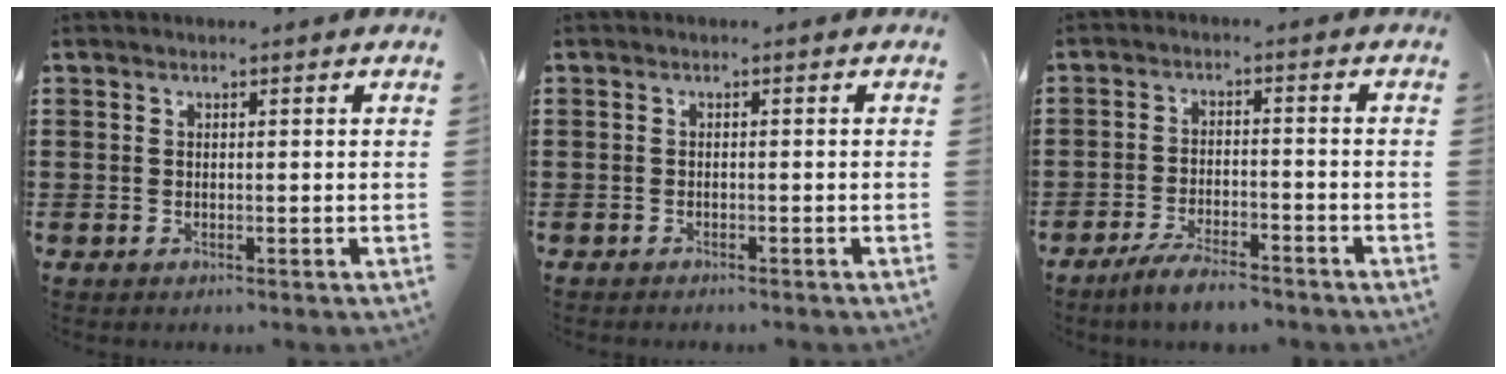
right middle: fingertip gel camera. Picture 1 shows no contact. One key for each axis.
{"total": 0.8, "fx": -0.8, "fy": 0.1, "fz": 0.0, "tx": -0.001, "ty": 0.002, "tz": -0.017}
{"total": 4.7, "fx": -4.2, "fy": 0.6, "fz": 2.0, "tx": -0.046, "ty": -0.002, "tz": -0.084}